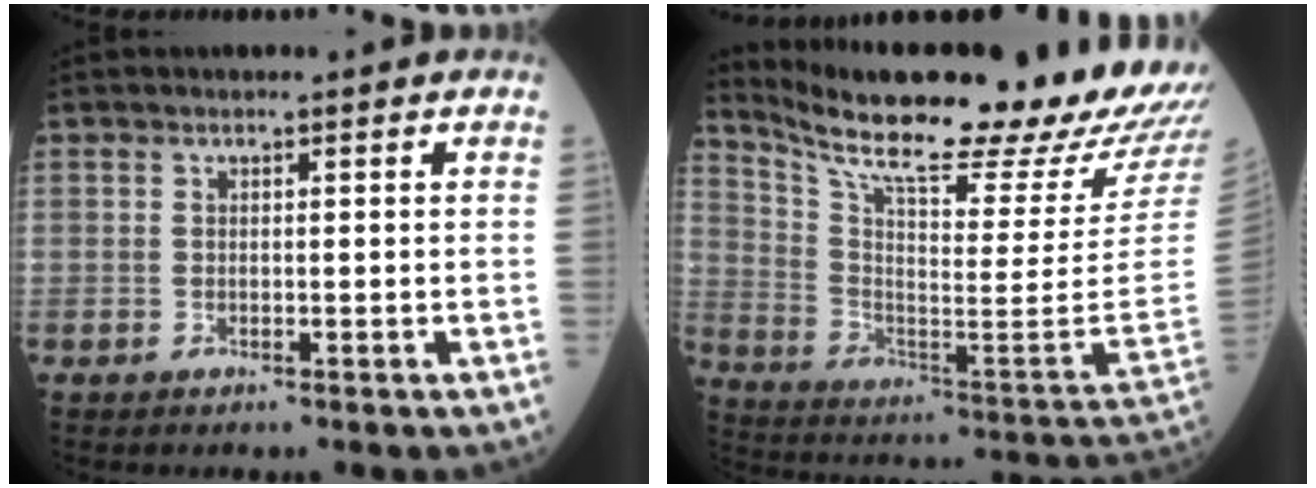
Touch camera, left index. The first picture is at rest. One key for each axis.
{"total": 31.3, "fx": 27.1, "fy": 2.1, "fz": 15.5, "tx": -0.267, "ty": -0.096, "tz": 0.377}